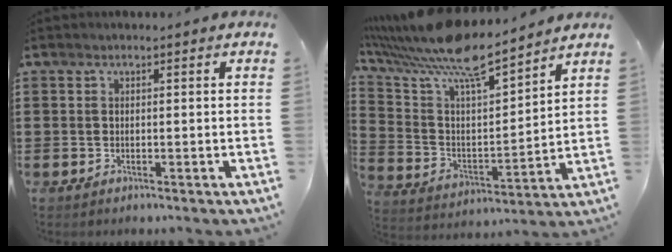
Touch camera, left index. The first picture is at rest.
{"total": 11.3, "force": [9.6, 1.2, 5.8], "torque": [-0.152, -0.068, 0.163]}